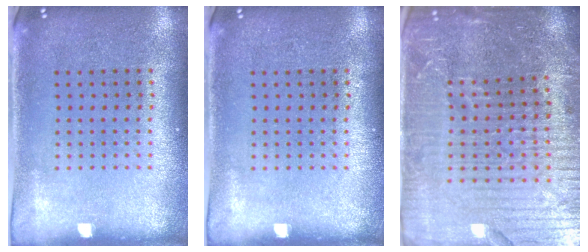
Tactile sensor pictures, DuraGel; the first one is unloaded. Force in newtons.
{"total": 0.0}
{"total": 6.2, "press": 5.5, "slide": 2.8}